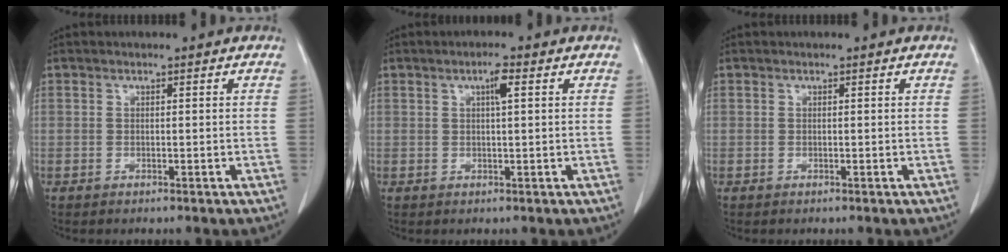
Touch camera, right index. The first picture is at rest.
{"total": 2.3, "force": [0.8, 0.2, 2.1], "torque": [-0.037, 0.002, 0.013]}
{"total": 0.0}